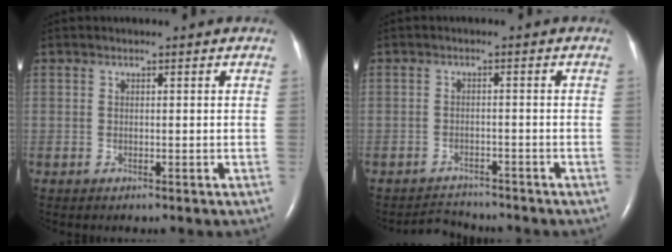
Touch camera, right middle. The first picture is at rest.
{"total": 3.2, "force": [-3.2, 0.3, -0.6], "torque": [0.002, -0.010, -0.050]}